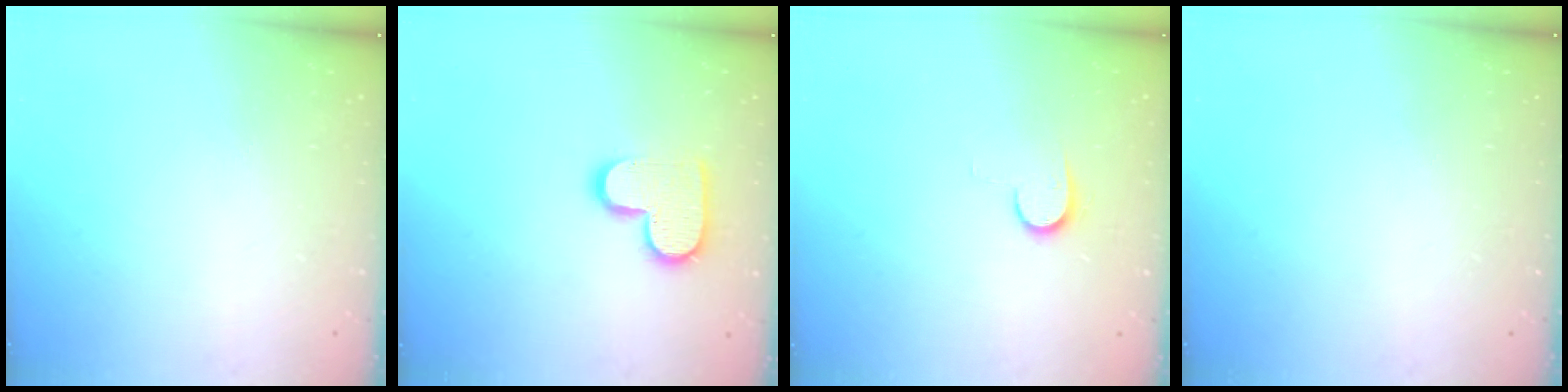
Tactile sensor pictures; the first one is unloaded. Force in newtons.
{"total": 13.1, "press": 13.1, "slide": 0.8}
{"total": 7.5, "press": 7.4, "slide": 0.8}
{"total": 0.0}